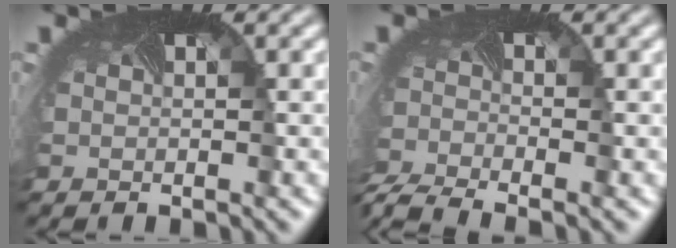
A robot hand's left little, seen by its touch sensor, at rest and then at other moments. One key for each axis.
{"total": 5.1, "fx": -4.5, "fy": 1.1, "fz": 2.1, "tx": -0.055, "ty": -0.037, "tz": -0.083}